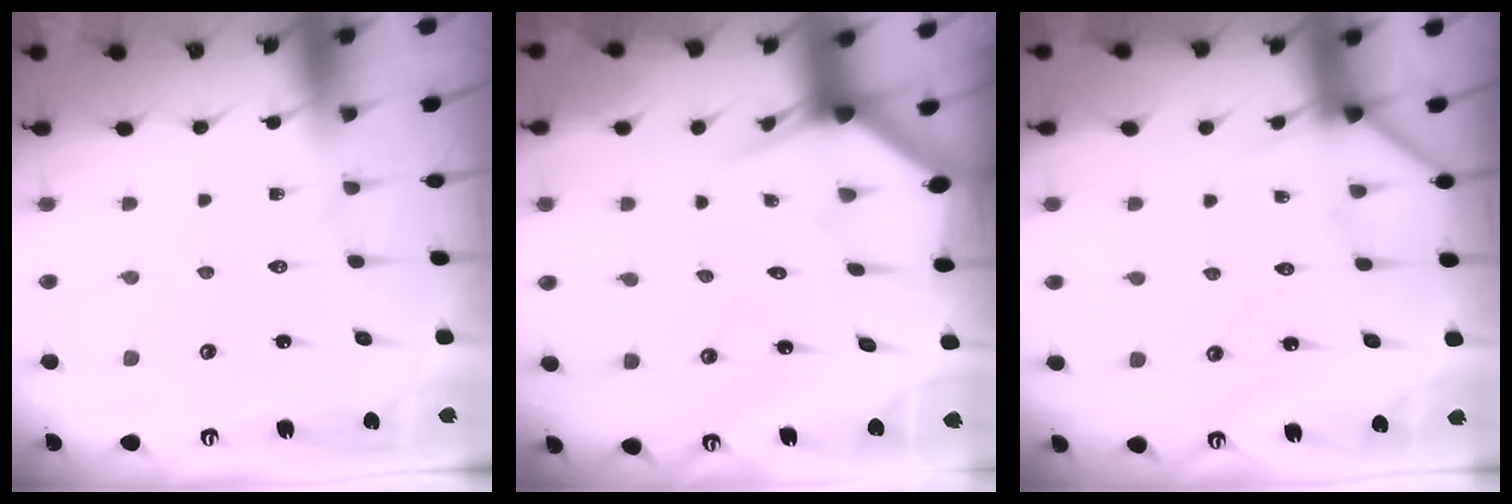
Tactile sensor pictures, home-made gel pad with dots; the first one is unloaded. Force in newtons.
{"total": 2.6, "press": 2.6, "slide": 0.2}
{"total": 5.3, "press": 5.3, "slide": 0.5}